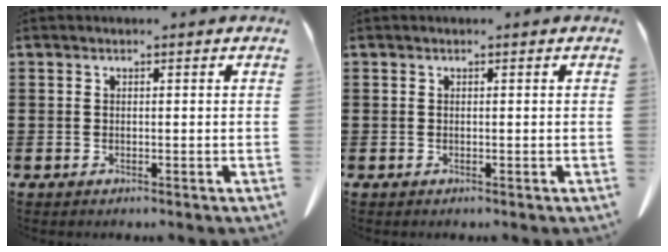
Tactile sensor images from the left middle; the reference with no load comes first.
{"total": 0.0}